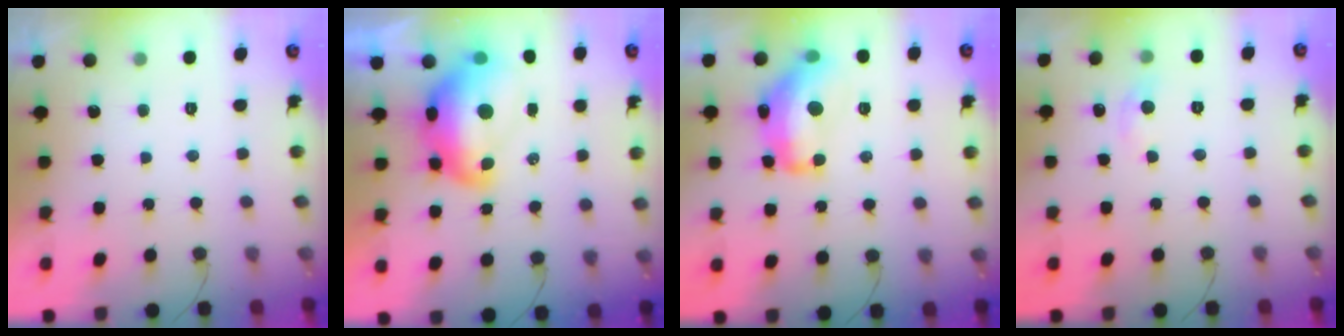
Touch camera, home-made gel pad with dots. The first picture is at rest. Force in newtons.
{"total": 15.1, "press": 15.0, "slide": 1.1}
{"total": 15.7, "press": 15.6, "slide": 0.8}
{"total": 4.4, "press": 4.3, "slide": 0.6}